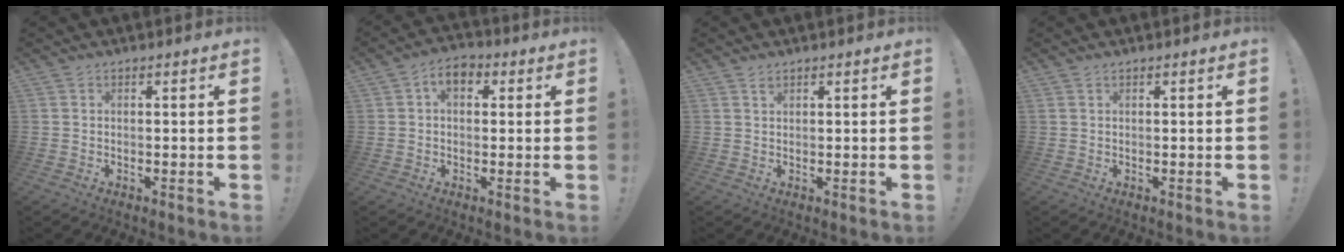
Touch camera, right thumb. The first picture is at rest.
{"total": 5.8, "force": [1.5, 4.1, 3.9], "torque": [-0.056, 0.005, 0.025]}
{"total": 0.8, "force": [0.6, 0.4, 0.3], "torque": [0.000, -0.002, 0.011]}
{"total": 0.6, "force": [0.5, 0.2, 0.1], "torque": [-0.004, 0.001, 0.010]}